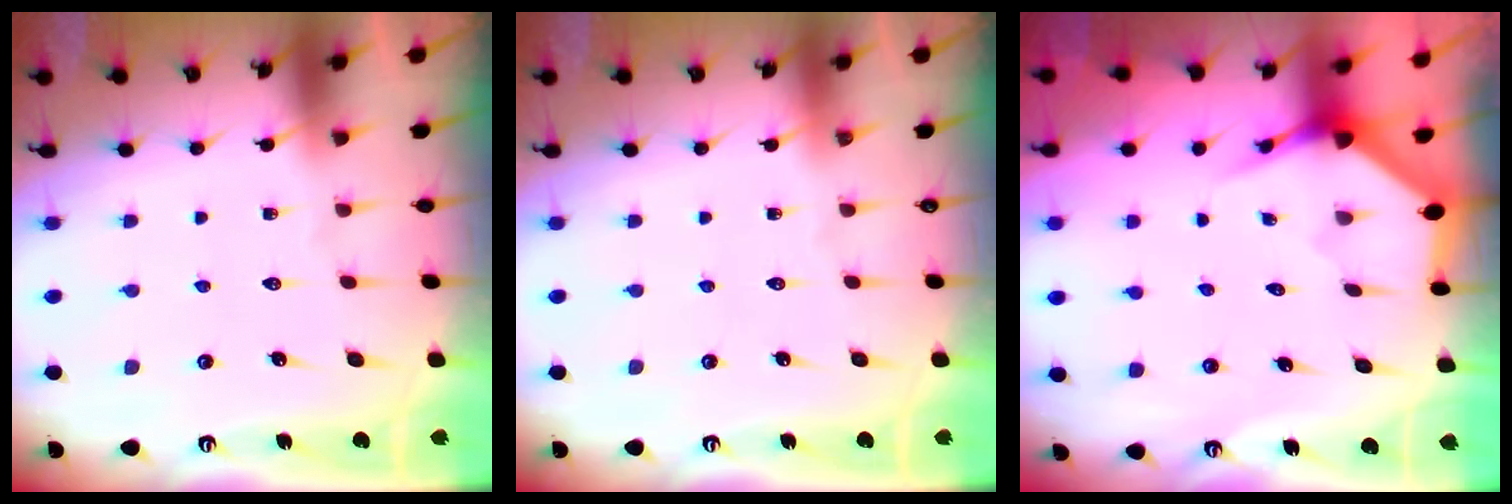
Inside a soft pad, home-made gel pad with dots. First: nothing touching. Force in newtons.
{"total": 0.0}
{"total": 3.4, "press": 3.4, "slide": 0.1}